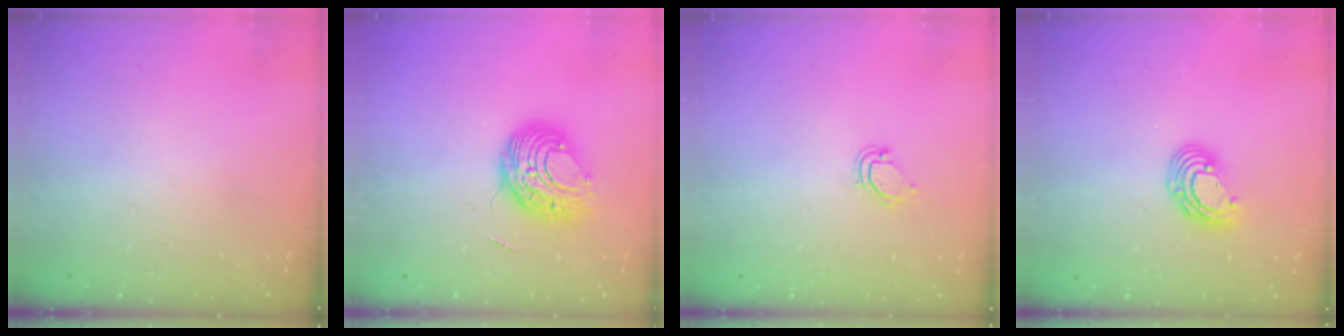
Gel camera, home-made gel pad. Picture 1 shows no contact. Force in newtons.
{"total": 9.4, "press": 9.4, "slide": 0.8}
{"total": 4.7, "press": 4.7, "slide": 0.2}
{"total": 8.7, "press": 8.6, "slide": 1.3}